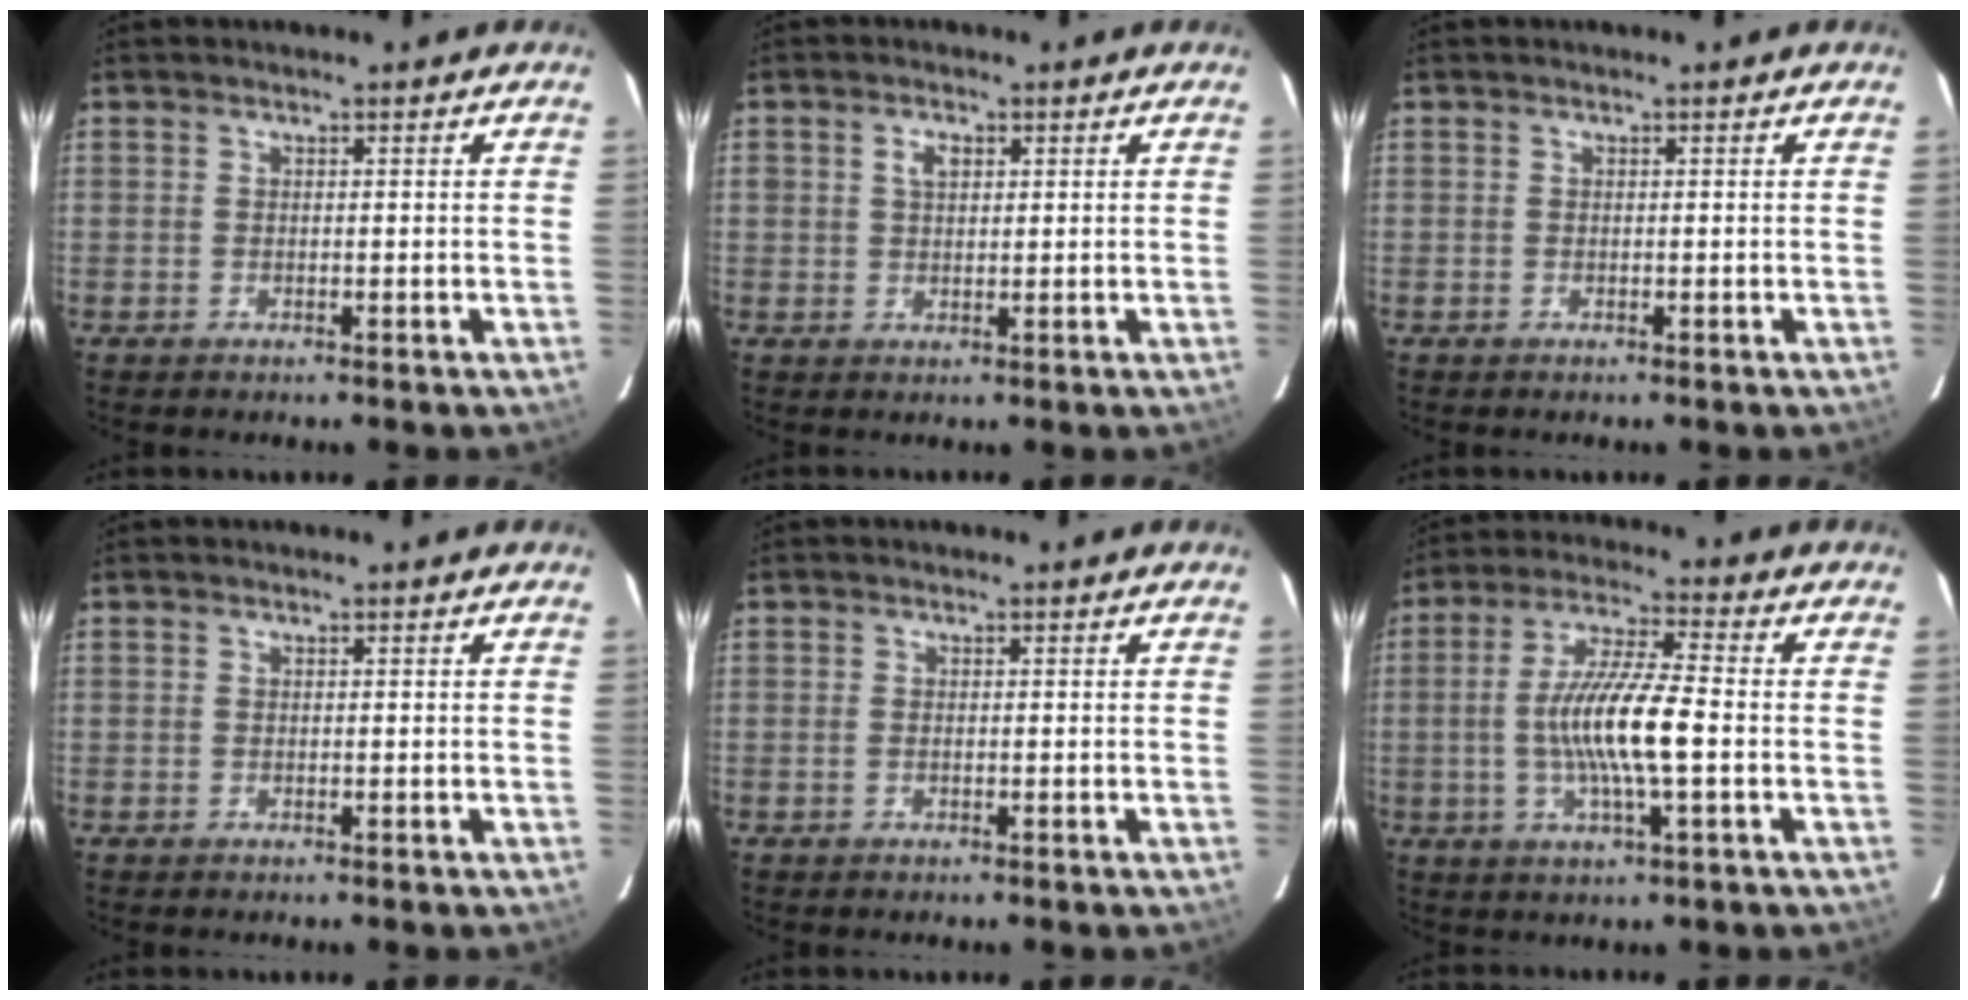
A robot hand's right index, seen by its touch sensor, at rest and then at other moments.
{"total": 2.7, "force": [0.9, 1.9, 1.7], "torque": [-0.029, 0.007, 0.016]}
{"total": 0.0}
{"total": 0.0}
{"total": 0.7, "force": [-0.3, 0.4, 0.5], "torque": [-0.013, 0.000, -0.007]}
{"total": 11.9, "force": [-1.6, 1.4, 11.7], "torque": [-0.227, -0.001, -0.032]}